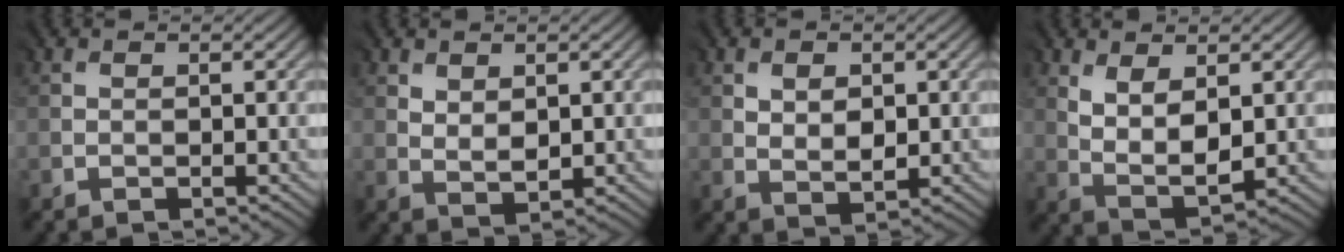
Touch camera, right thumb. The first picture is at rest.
{"total": 2.8, "force": [1.4, 1.7, 1.7], "torque": [-0.034, -0.005, 0.030]}
{"total": 3.4, "force": [1.2, 2.2, 2.3], "torque": [-0.038, -0.004, 0.023]}
{"total": 5.4, "force": [2.1, 2.6, 4.2], "torque": [-0.092, -0.007, 0.044]}